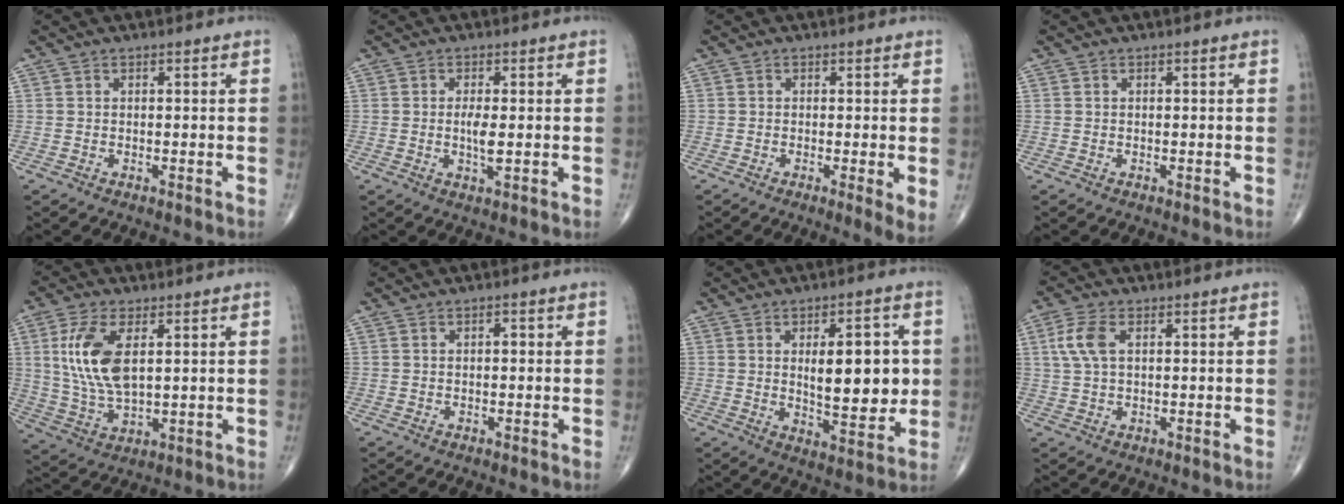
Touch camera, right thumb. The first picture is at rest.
{"total": 3.3, "force": [-0.1, 0.9, 3.2], "torque": [-0.064, -0.008, -0.006]}
{"total": 3.3, "force": [-0.3, 0.5, 3.2], "torque": [-0.053, -0.014, -0.012]}
{"total": 0.0}
{"total": 11.9, "force": [2.9, 5.6, 10.1], "torque": [-0.213, -0.011, 0.065]}
{"total": 0.8, "force": [0.0, 0.4, 0.7], "torque": [-0.011, 0.001, 0.000]}
{"total": 13.0, "force": [1.4, 5.5, 11.7], "torque": [-0.140, -0.016, 0.031]}
{"total": 5.4, "force": [1.4, 2.7, 4.4], "torque": [-0.113, 0.011, 0.028]}